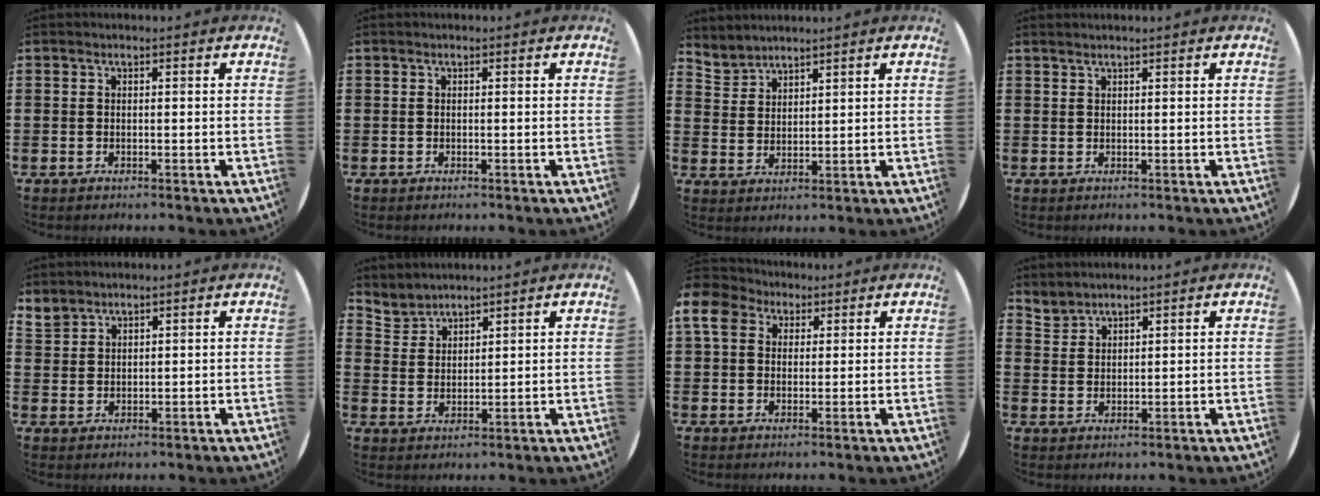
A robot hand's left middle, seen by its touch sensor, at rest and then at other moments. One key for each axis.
{"total": 0.0}
{"total": 3.1, "fx": 3.0, "fy": 0.4, "fz": -0.6, "tx": 0.004, "ty": -0.011, "tz": 0.059}
{"total": 0.5, "fx": 0.5, "fy": -0.1, "fz": 0.0, "tx": 0.001, "ty": 0.000, "tz": 0.011}
{"total": 2.4, "fx": 2.4, "fy": 0.5, "fz": -0.2, "tx": 0.000, "ty": -0.004, "tz": 0.047}
{"total": 3.4, "fx": 3.3, "fy": 0.6, "fz": -0.6, "tx": 0.003, "ty": -0.012, "tz": 0.064}
{"total": 6.1, "fx": 3.4, "fy": 4.5, "fz": 2.3, "tx": -0.057, "ty": 0.013, "tz": 0.062}
{"total": 2.7, "fx": 2.7, "fy": 0.3, "fz": -0.5, "tx": 0.004, "ty": -0.008, "tz": 0.052}